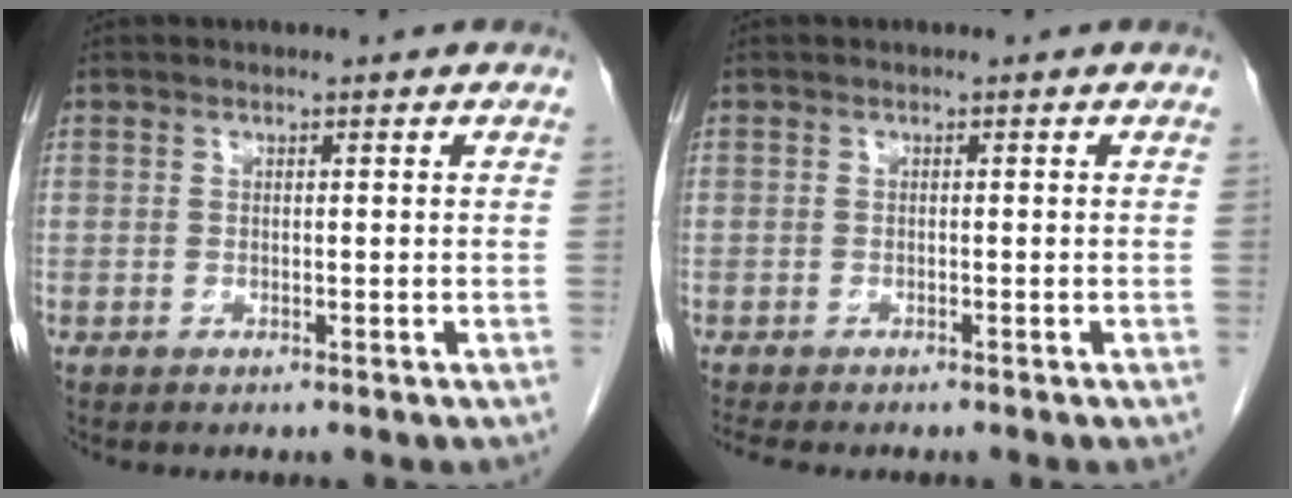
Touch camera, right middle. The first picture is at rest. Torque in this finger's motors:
{"motor_torque": [0.21, -0.07, 0.00, 0.00]}